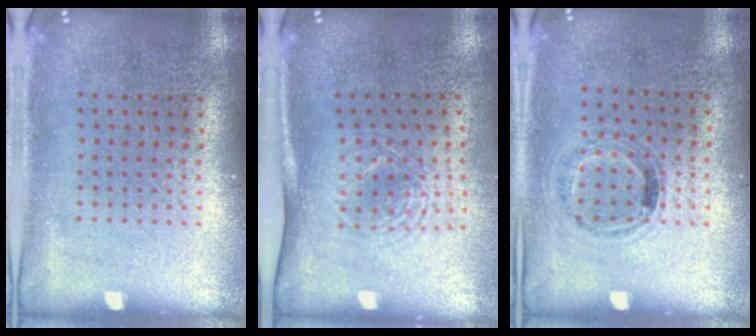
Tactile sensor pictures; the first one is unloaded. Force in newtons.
{"total": 1.7, "press": 1.3, "slide": 1.1}
{"total": 1.0, "press": 0.8, "slide": 0.7}